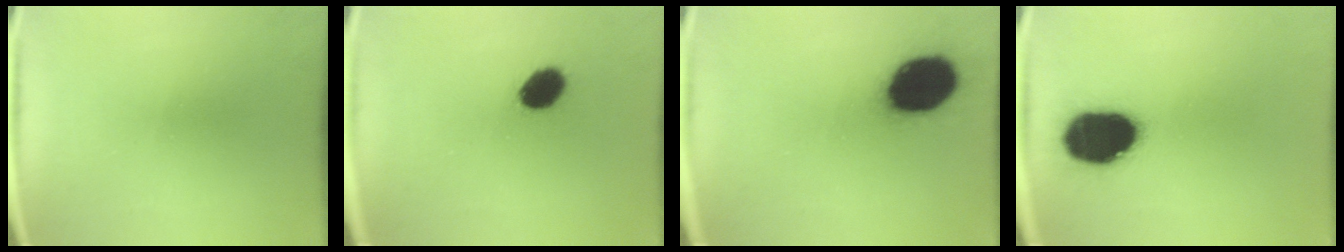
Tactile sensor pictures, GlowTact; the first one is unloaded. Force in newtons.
{"total": 7.6}
{"total": 19.0}
{"total": 19.2}